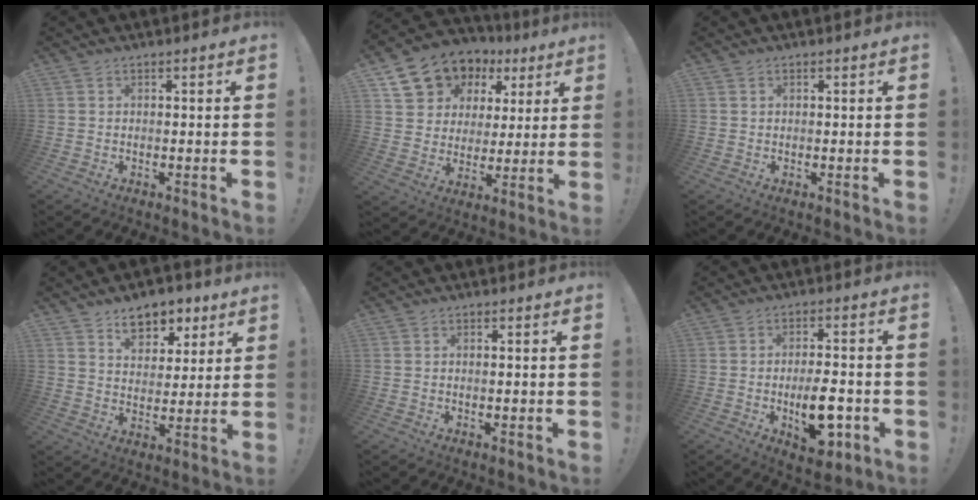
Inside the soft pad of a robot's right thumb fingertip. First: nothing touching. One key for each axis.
{"total": 13.0, "fx": 7.2, "fy": 9.9, "fz": 4.2, "tx": -0.068, "ty": -0.042, "tz": 0.146}
{"total": 0.0}
{"total": 9.6, "fx": 6.3, "fy": 6.1, "fz": 3.9, "tx": -0.044, "ty": -0.038, "tz": 0.117}
{"total": 0.7, "fx": 0.3, "fy": 0.1, "fz": 0.6, "tx": 0.002, "ty": -0.005, "tz": 0.002}
{"total": 12.2, "fx": -4.0, "fy": 5.3, "fz": 10.2, "tx": -0.151, "ty": 0.010, "tz": -0.064}